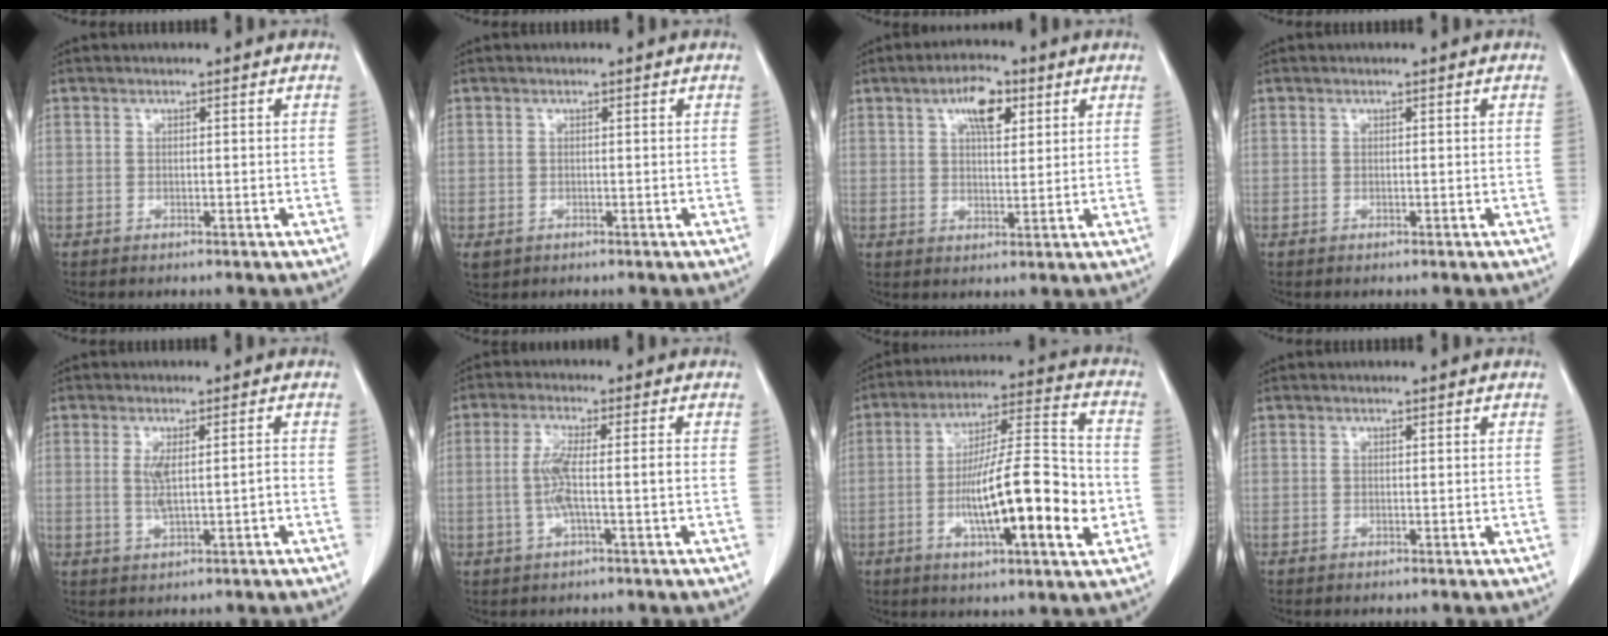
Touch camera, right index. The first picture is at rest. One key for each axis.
{"total": 1.3, "fx": -0.3, "fy": 1.2, "fz": 0.4, "tx": -0.008, "ty": 0.003, "tz": 0.002}
{"total": 6.2, "fx": 3.0, "fy": 2.5, "fz": 4.9, "tx": -0.084, "ty": 0.008, "tz": 0.047}
{"total": 0.0}
{"total": 3.8, "fx": -0.2, "fy": 0.6, "fz": 3.8, "tx": -0.071, "ty": -0.001, "tz": 0.003}
{"total": 5.3, "fx": -0.7, "fy": 0.2, "fz": 5.2, "tx": -0.110, "ty": 0.002, "tz": -0.014}
{"total": 17.9, "fx": -3.9, "fy": 2.6, "fz": 17.3, "tx": -0.289, "ty": 0.007, "tz": -0.062}
{"total": 0.0}